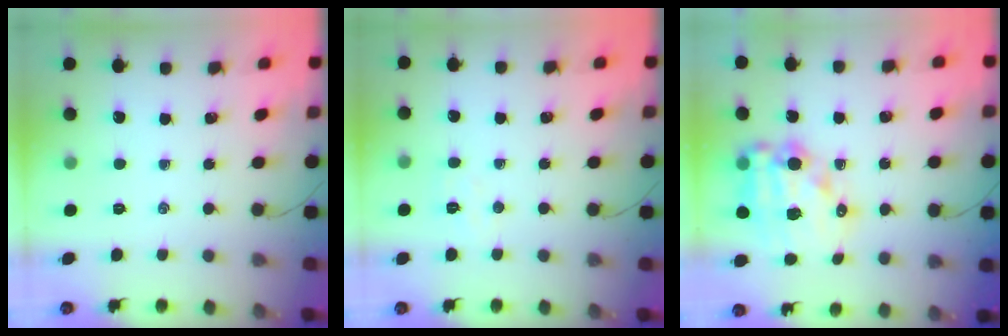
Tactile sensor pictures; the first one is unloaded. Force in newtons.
{"total": 3.8, "press": 3.7, "slide": 0.8}
{"total": 16.4, "press": 16.1, "slide": 3.3}